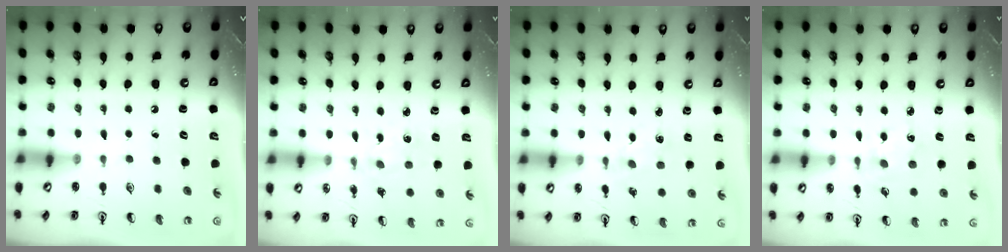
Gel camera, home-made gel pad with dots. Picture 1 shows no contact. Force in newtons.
{"total": 1.4, "press": 1.4, "slide": 0.3}
{"total": 1.2, "press": 1.2, "slide": 0.3}
{"total": 2.5, "press": 2.4, "slide": 0.6}